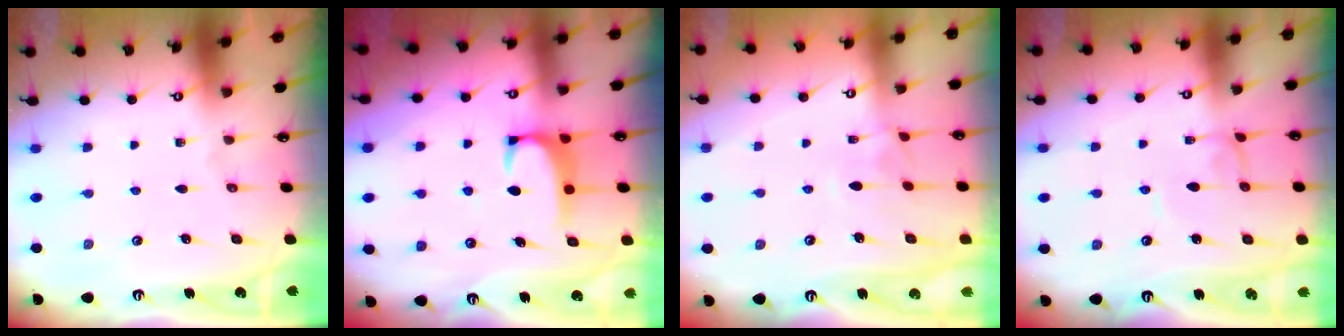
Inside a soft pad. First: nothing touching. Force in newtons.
{"total": 1.9, "press": 1.9, "slide": 0.3}
{"total": 1.9, "press": 1.8, "slide": 0.7}
{"total": 0.5, "press": 0.5, "slide": 0.2}